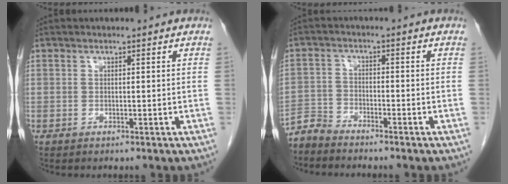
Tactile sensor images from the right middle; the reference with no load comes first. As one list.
[{"total": 3.3, "force": [-3.3, 0.4, -0.1], "torque": [0.007, -0.012, -0.068]}]